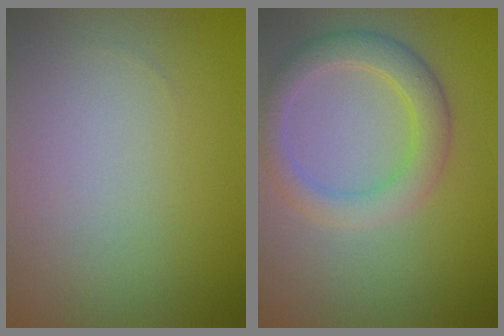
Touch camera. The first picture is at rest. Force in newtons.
{"total": 3.6, "press": 3.6, "slide": 0.1}